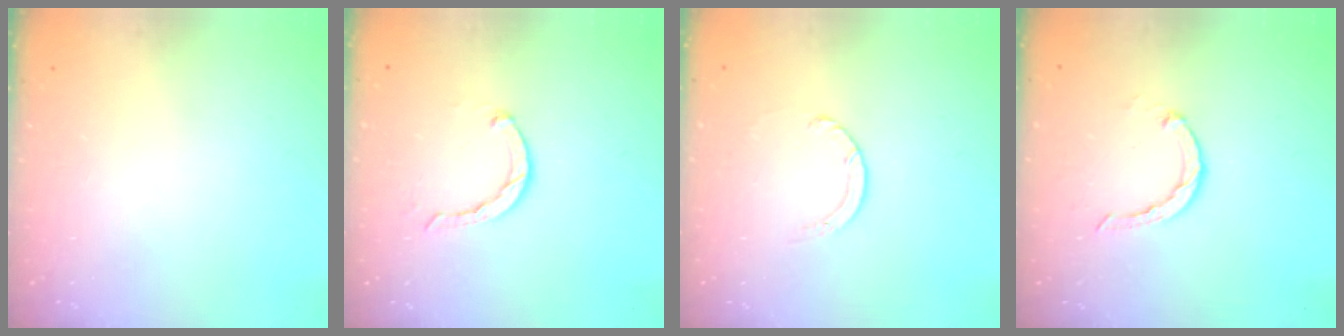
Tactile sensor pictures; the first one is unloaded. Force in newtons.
{"total": 2.4, "press": 2.3, "slide": 0.4}
{"total": 1.3, "press": 1.2, "slide": 0.2}
{"total": 2.1, "press": 2.0, "slide": 0.4}